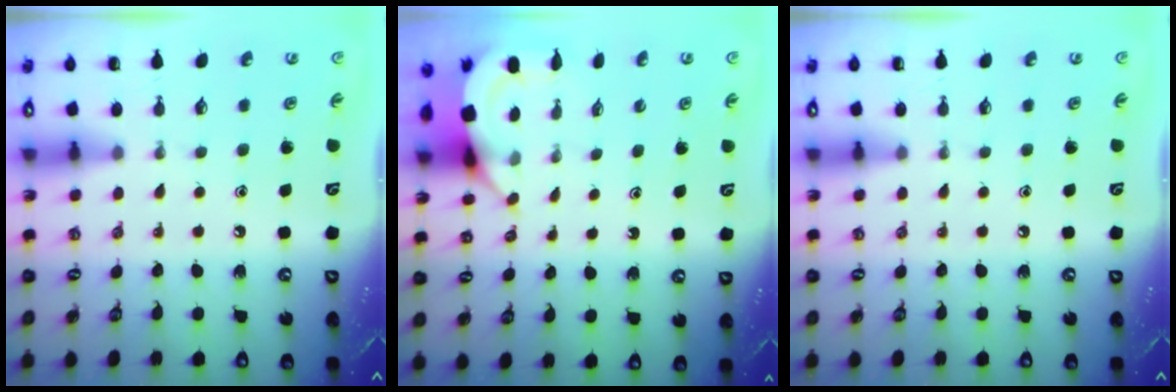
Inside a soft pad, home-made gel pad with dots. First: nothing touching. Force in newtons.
{"total": 4.3, "press": 4.3, "slide": 0.2}
{"total": 0.0}